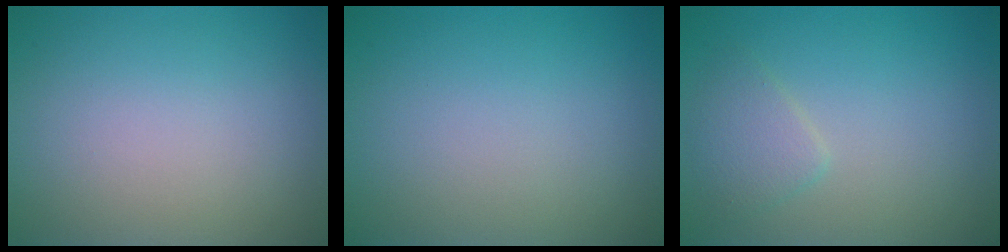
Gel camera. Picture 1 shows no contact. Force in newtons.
{"total": 0.0}
{"total": 2.0, "press": 2.0, "slide": 0.1}